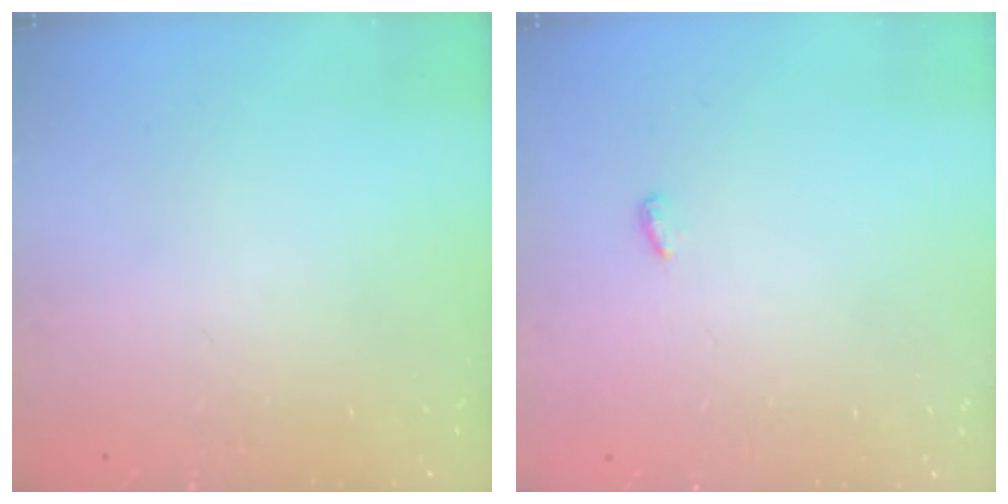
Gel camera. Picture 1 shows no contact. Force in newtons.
{"total": 3.6, "press": 3.6, "slide": 0.4}